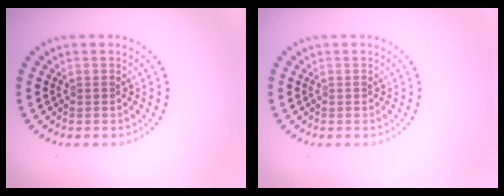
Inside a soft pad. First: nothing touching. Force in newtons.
{"total": 0.0}